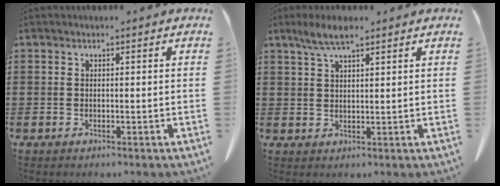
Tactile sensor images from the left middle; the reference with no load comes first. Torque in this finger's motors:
{"motor_torque": [1.29, 0.85, 0.15, 0.06]}